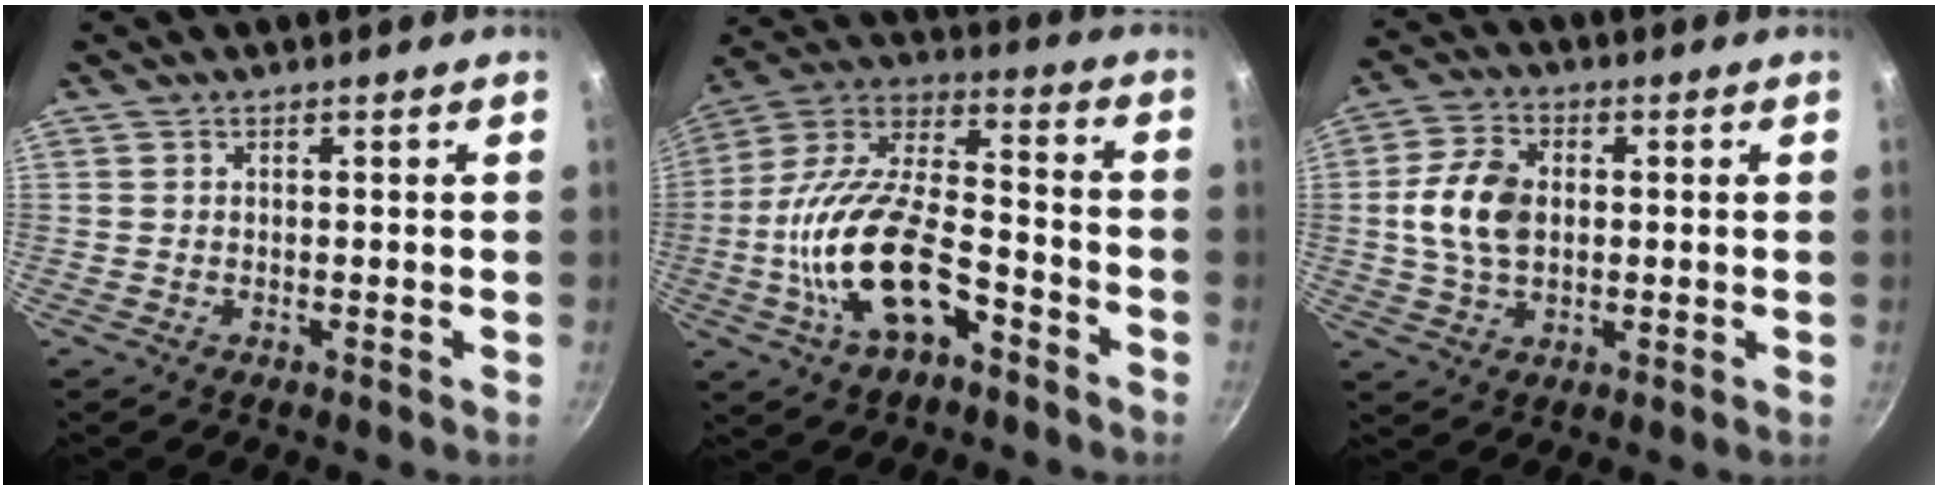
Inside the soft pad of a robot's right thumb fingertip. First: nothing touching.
{"total": 20.0, "force": [-7.7, 9.6, 15.8], "torque": [-0.285, 0.050, -0.152]}
{"total": 10.0, "force": [0.5, 6.6, 7.5], "torque": [-0.135, 0.013, 0.003]}